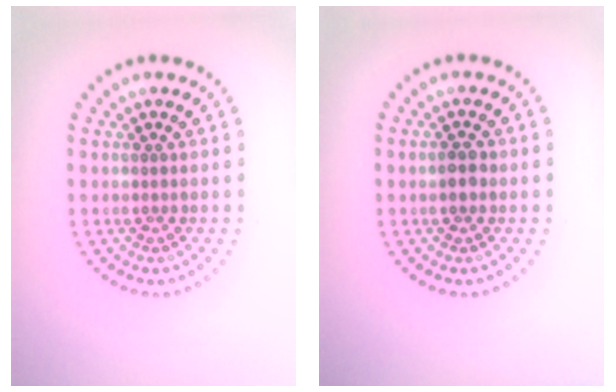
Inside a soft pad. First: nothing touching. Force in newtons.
{"total": 1.5, "press": 1.5, "slide": 0.1}